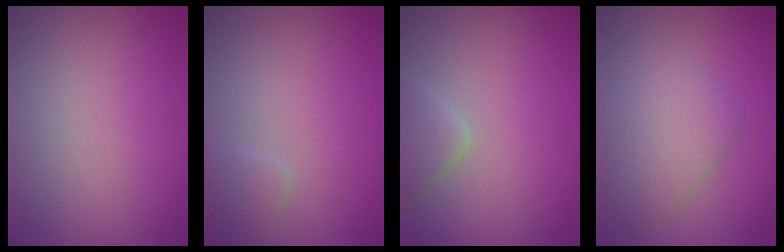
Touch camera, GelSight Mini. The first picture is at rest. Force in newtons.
{"total": 1.5, "press": 1.5, "slide": 0.0}
{"total": 2.2, "press": 2.2, "slide": 0.2}
{"total": 4.1, "press": 4.1, "slide": 0.1}